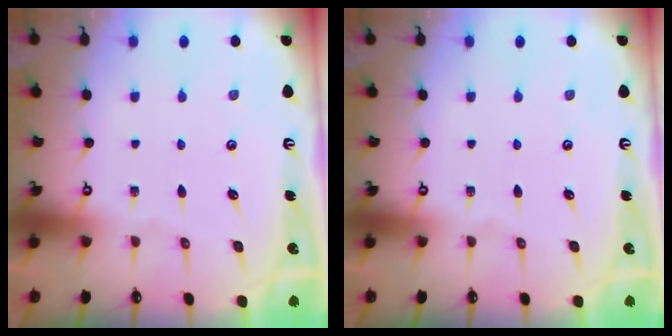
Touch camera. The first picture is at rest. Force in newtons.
{"total": 0.0}